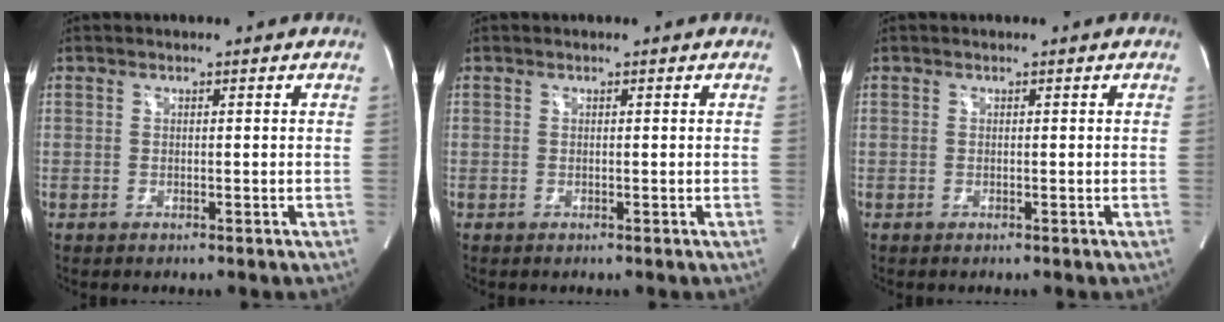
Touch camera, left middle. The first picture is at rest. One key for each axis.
{"total": 0.0}
{"total": 0.0}